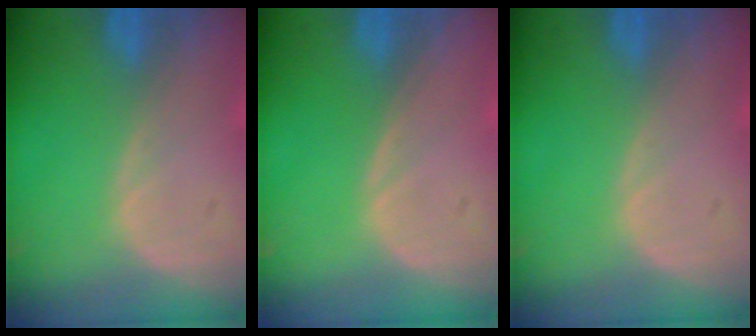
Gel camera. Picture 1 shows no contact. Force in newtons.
{"total": 0.0}
{"total": 0.0}